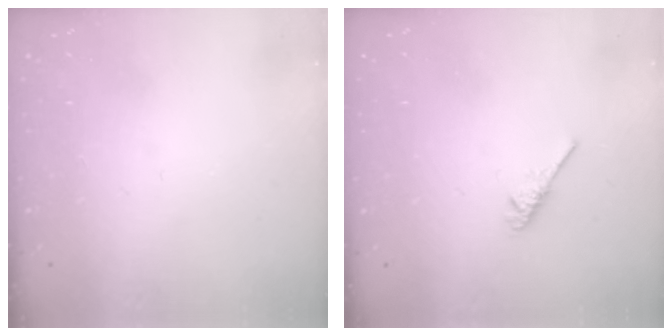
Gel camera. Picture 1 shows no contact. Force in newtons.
{"total": 1.9, "press": 1.9, "slide": 0.4}